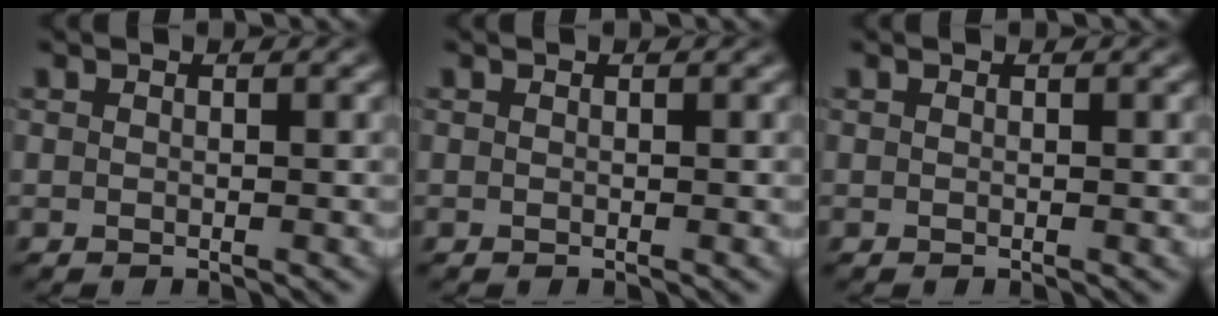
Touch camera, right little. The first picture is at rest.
{"total": 0.0}
{"total": 0.0}